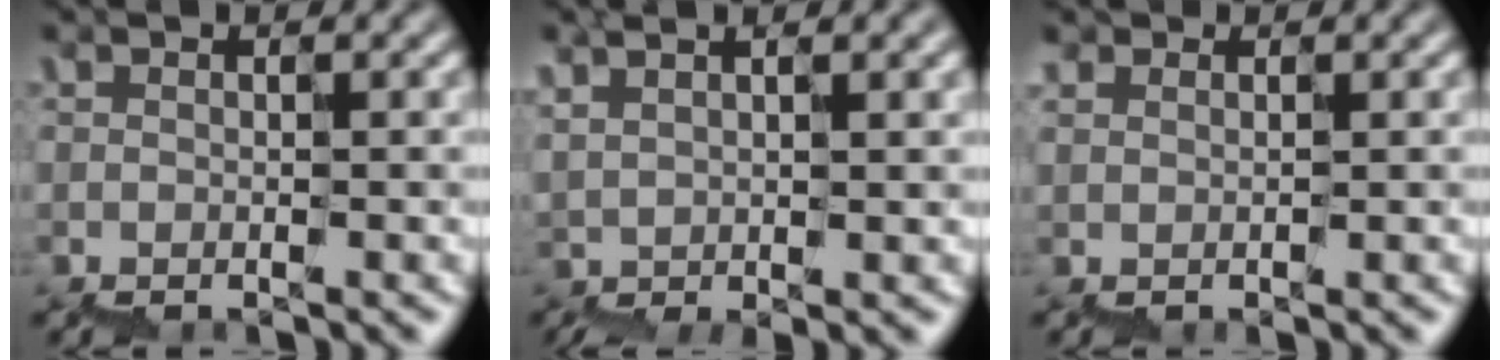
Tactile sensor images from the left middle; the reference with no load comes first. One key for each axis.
{"total": 6.1, "fx": 2.7, "fy": 2.2, "fz": 5.0, "tx": -0.063, "ty": 0.025, "tz": 0.052}
{"total": 1.0, "fx": 0.5, "fy": 0.8, "fz": 0.4, "tx": -0.001, "ty": 0.005, "tz": 0.009}